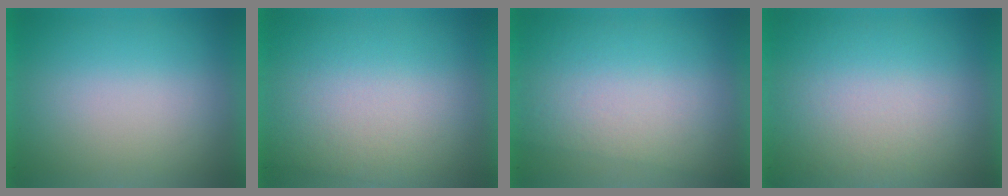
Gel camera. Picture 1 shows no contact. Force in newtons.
{"total": 2.2}
{"total": 2.8}
{"total": 2.7}